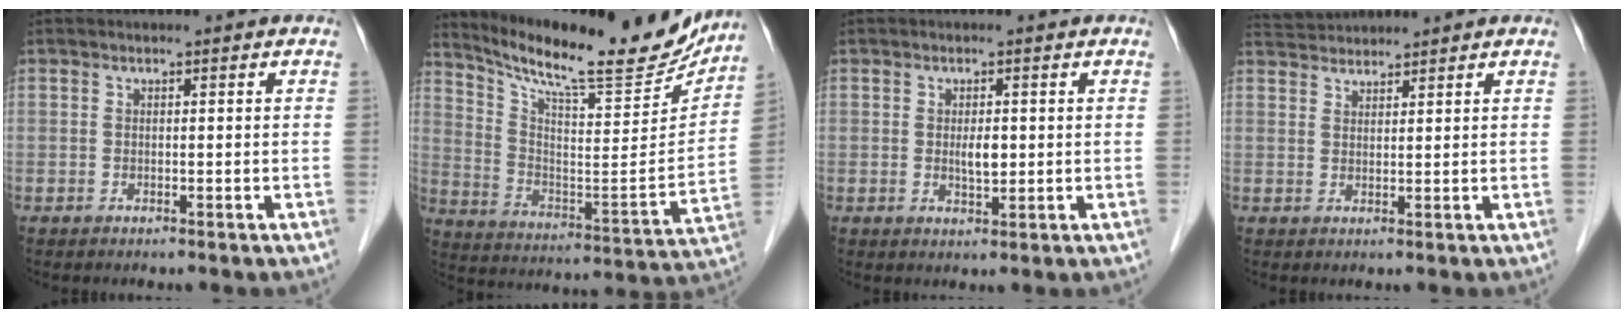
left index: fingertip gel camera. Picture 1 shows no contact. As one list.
[{"total": 22.5, "force": [20.1, 2.7, 9.6], "torque": [-0.167, -0.045, 0.298]}, {"total": 2.3, "force": [0.2, 0.8, 2.2], "torque": [-0.038, -0.003, 0.005]}, {"total": 4.5, "force": [4.5, 0.1, 0.4], "torque": [-0.013, 0.034, 0.084]}]